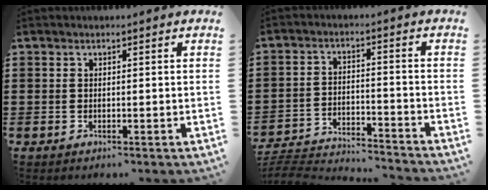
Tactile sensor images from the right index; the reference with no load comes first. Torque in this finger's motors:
{"motor_torque": [-1.77, 0.37, -1.05, -0.21]}